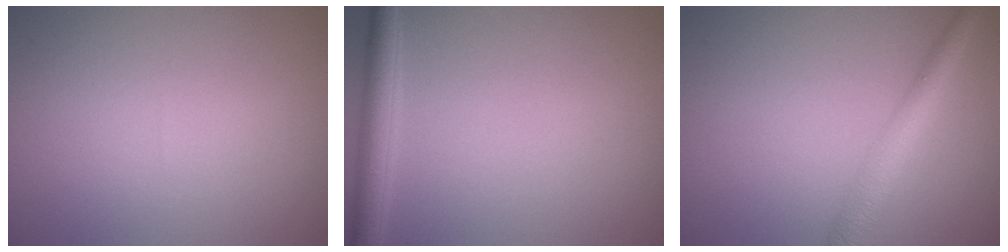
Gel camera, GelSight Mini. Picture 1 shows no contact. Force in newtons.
{"total": 2.7, "press": 2.7, "slide": 0.1}
{"total": 3.6, "press": 3.6, "slide": 0.1}